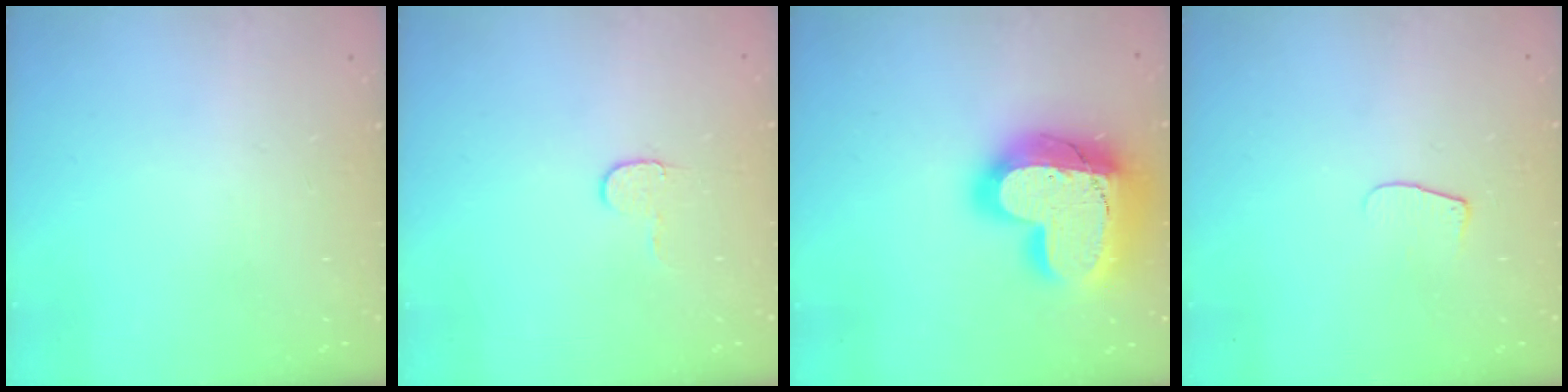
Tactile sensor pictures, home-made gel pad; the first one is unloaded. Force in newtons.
{"total": 4.7, "press": 4.7, "slide": 0.5}
{"total": 25.8, "press": 25.7, "slide": 1.9}
{"total": 6.2, "press": 6.2, "slide": 0.7}